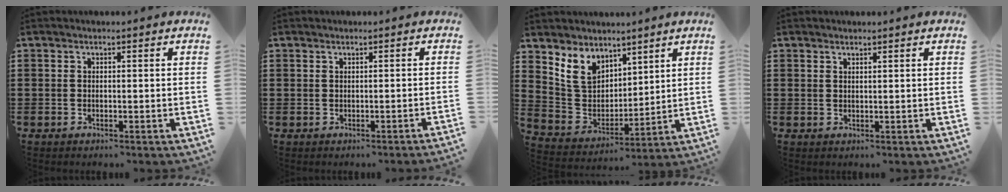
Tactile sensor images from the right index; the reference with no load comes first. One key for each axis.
{"total": 0.6, "fx": -0.2, "fy": -0.4, "fz": 0.4, "tx": -0.008, "ty": -0.002, "tz": -0.005}
{"total": 8.1, "fx": 5.2, "fy": 5.8, "fz": 2.2, "tx": -0.081, "ty": -0.011, "tz": 0.103}
{"total": 0.8, "fx": 0.7, "fy": 0.0, "fz": 0.3, "tx": -0.006, "ty": -0.001, "tz": 0.015}